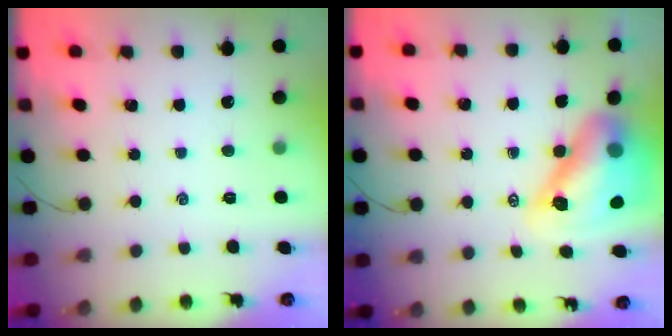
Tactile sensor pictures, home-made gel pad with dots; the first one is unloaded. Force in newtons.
{"total": 16.0, "press": 15.4, "slide": 4.4}